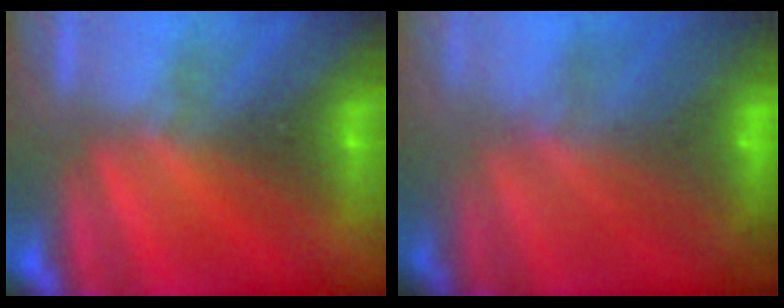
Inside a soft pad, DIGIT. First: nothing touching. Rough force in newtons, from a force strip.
{"total": 9.8}